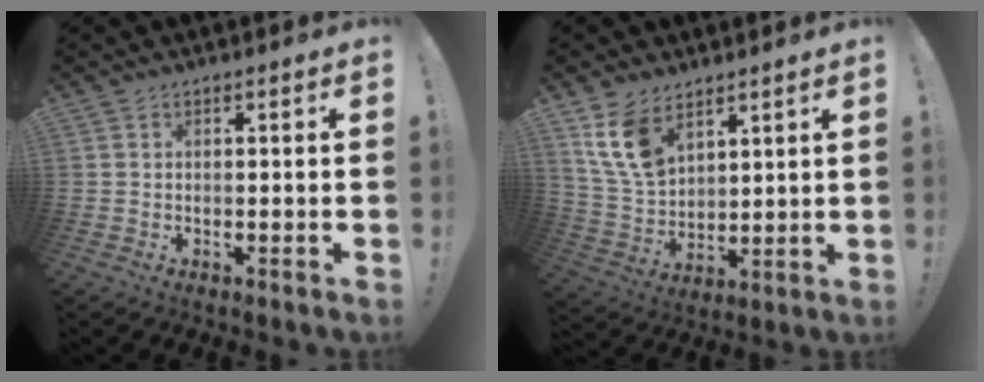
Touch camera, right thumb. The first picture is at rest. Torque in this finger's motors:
{"motor_torque": [0.36, 0.48, 0.52, 0.72, 0.03]}